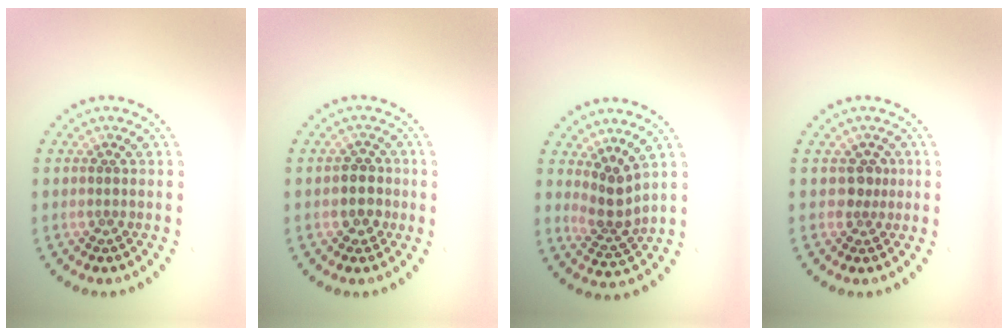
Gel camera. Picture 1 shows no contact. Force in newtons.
{"total": 2.1, "press": 1.9, "slide": 0.8}
{"total": 2.6, "press": 1.8, "slide": 1.9}
{"total": 1.3, "press": 1.0, "slide": 0.9}